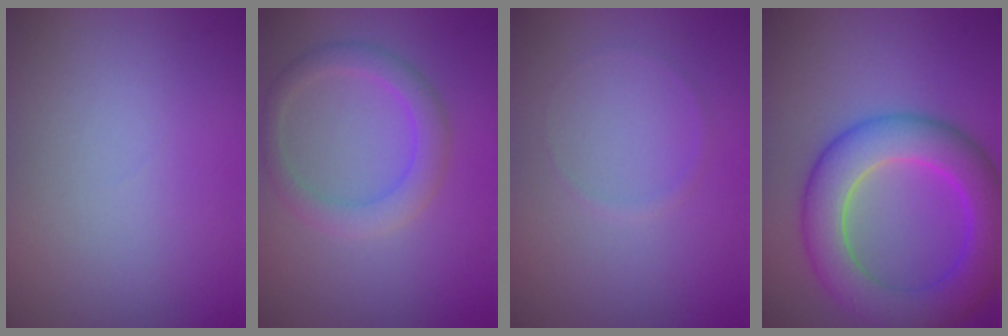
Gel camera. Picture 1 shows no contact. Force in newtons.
{"total": 2.9, "press": 2.9, "slide": 0.2}
{"total": 0.5, "press": 0.5, "slide": 0.1}
{"total": 7.7, "press": 7.7, "slide": 0.1}